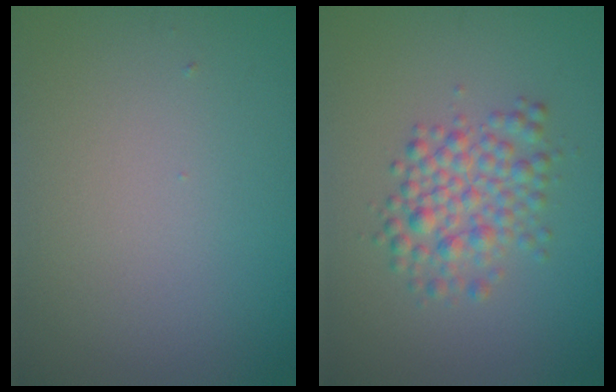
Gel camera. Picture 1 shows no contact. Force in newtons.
{"total": 3.6, "press": 3.6, "slide": 0.1}